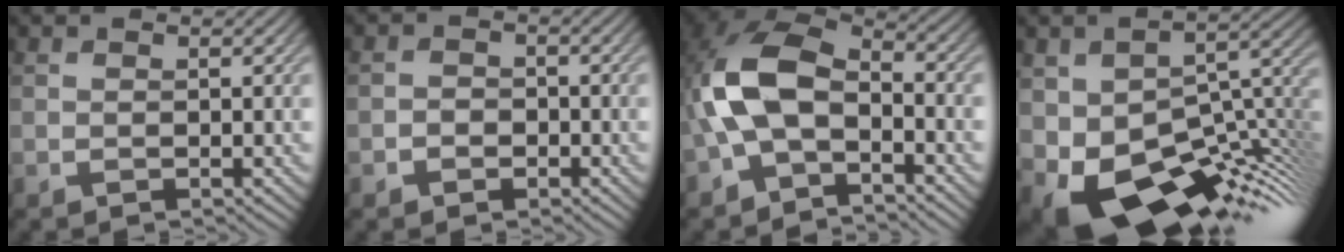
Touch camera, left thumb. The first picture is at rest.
{"total": 1.7, "force": [-1.0, 1.3, 0.5], "torque": [0.000, 0.003, -0.024]}
{"total": 9.7, "force": [-2.5, 5.7, 7.4], "torque": [-0.164, 0.009, -0.065]}
{"total": 15.7, "force": [-7.1, 8.3, 11.2], "torque": [-0.201, -0.045, -0.101]}